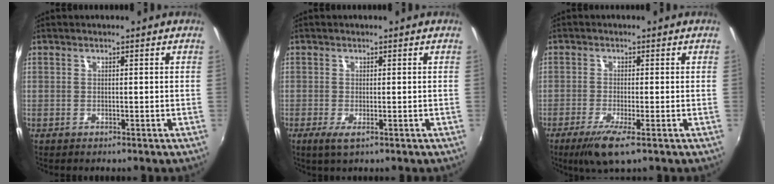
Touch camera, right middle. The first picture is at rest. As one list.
[{"total": 2.2, "force": [-0.8, 0.3, 2.0], "torque": [-0.041, -0.010, -0.012]}, {"total": 5.4, "force": [-3.0, 0.4, 4.4], "torque": [-0.101, -0.017, -0.055]}]